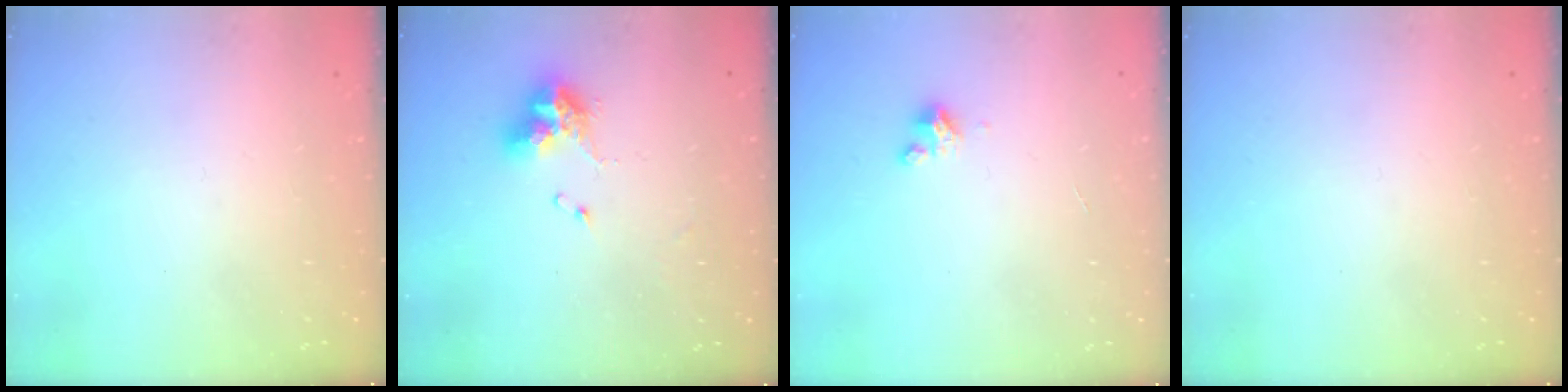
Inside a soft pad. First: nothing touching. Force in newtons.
{"total": 9.7, "press": 9.6, "slide": 1.2}
{"total": 2.5, "press": 2.5, "slide": 0.3}
{"total": 0.0}